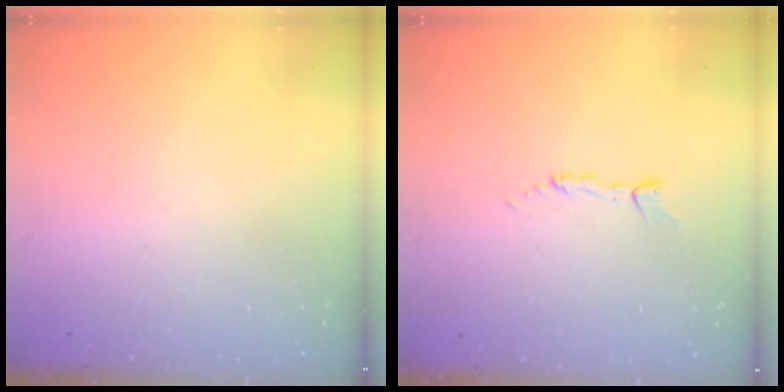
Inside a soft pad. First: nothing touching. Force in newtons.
{"total": 3.0, "press": 3.0, "slide": 0.2}